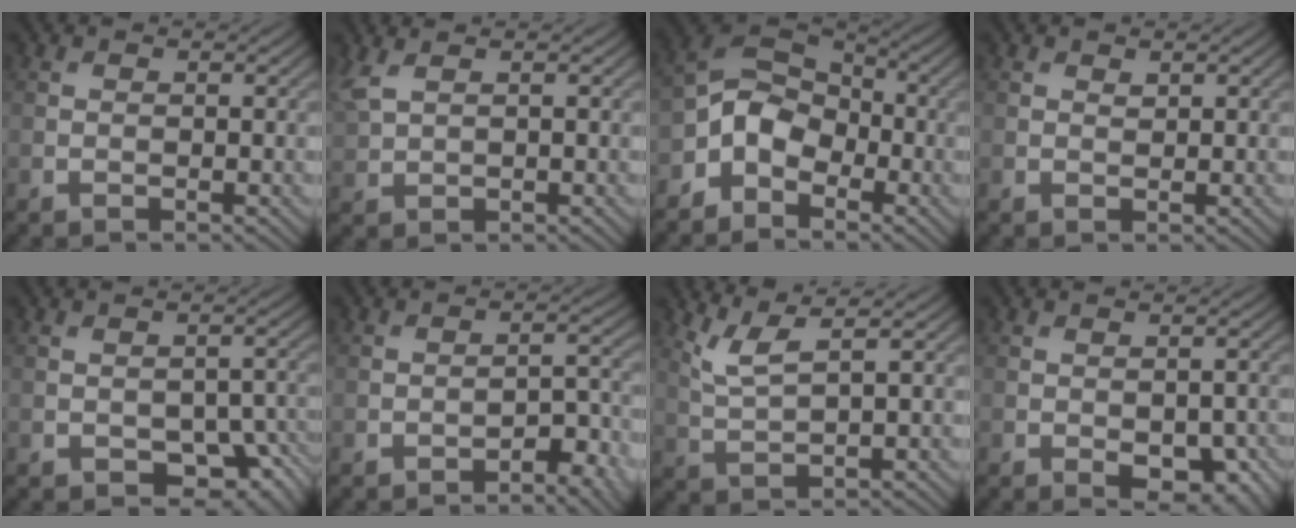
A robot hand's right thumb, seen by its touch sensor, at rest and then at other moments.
{"total": 3.4, "force": [2.0, 1.4, 2.4], "torque": [-0.078, 0.011, 0.046]}
{"total": 6.9, "force": [-3.4, 4.8, 3.5], "torque": [-0.064, 0.008, -0.089]}
{"total": 0.7, "force": [0.6, 0.3, 0.2], "torque": [-0.004, -0.003, 0.012]}
{"total": 7.2, "force": [-3.3, 4.2, 4.8], "torque": [-0.072, -0.016, -0.033]}
{"total": 4.1, "force": [-2.5, 1.5, 2.9], "torque": [-0.036, 0.012, -0.037]}
{"total": 4.3, "force": [2.6, 0.8, 3.4], "torque": [-0.080, 0.003, 0.064]}
{"total": 5.5, "force": [-2.0, 3.0, 4.1], "torque": [-0.054, -0.024, -0.012]}